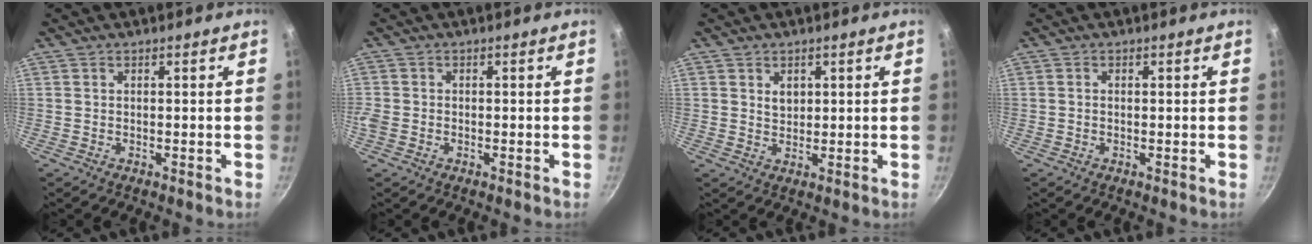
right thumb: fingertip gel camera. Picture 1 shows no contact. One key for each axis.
{"total": 2.3, "fx": -1.0, "fy": 1.8, "fz": 1.1, "tx": -0.025, "ty": 0.002, "tz": -0.020}
{"total": 2.7, "fx": 1.0, "fy": 2.1, "fz": 1.4, "tx": -0.013, "ty": -0.005, "tz": 0.018}
{"total": 0.5, "fx": 0.0, "fy": 0.4, "fz": 0.3, "tx": -0.005, "ty": 0.003, "tz": -0.001}